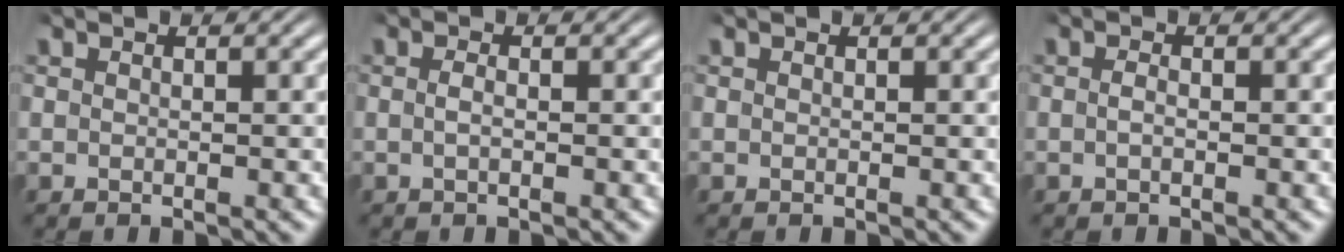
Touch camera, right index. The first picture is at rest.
{"total": 0.9, "force": [-0.5, -0.1, 0.7], "torque": [-0.021, -0.007, -0.006]}
{"total": 0.0}
{"total": 0.9, "force": [-0.5, 0.0, 0.7], "torque": [-0.018, -0.006, -0.008]}